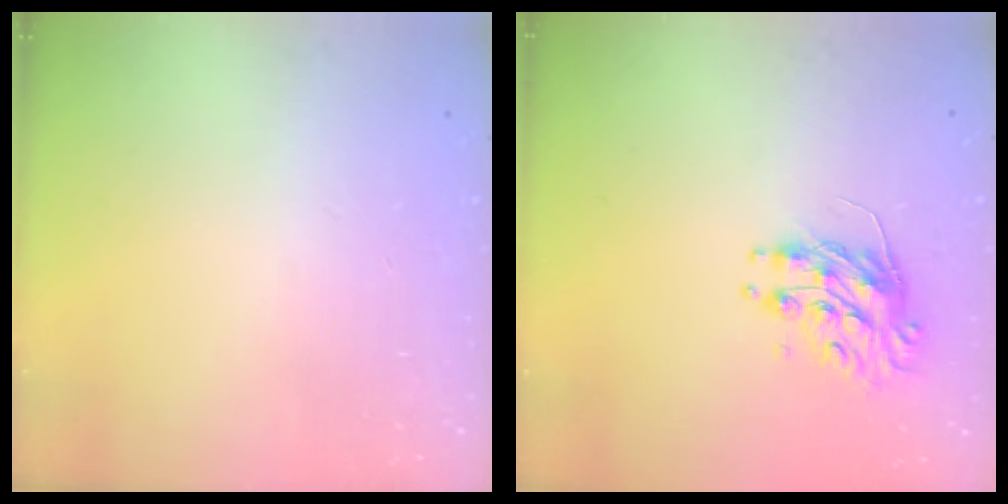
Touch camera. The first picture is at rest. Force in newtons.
{"total": 9.2, "press": 9.2, "slide": 0.3}